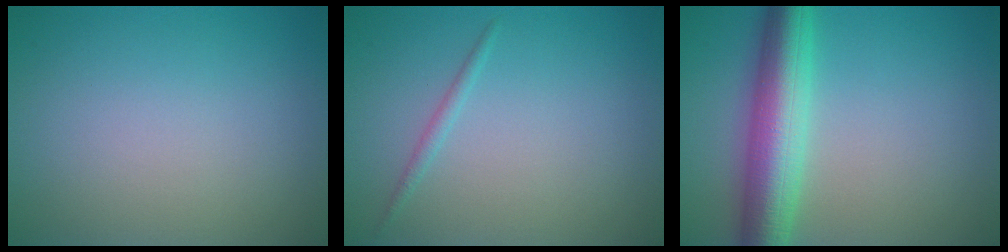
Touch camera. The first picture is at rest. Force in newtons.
{"total": 0.9, "press": 0.9, "slide": 0.1}
{"total": 7.2, "press": 7.2, "slide": 0.0}